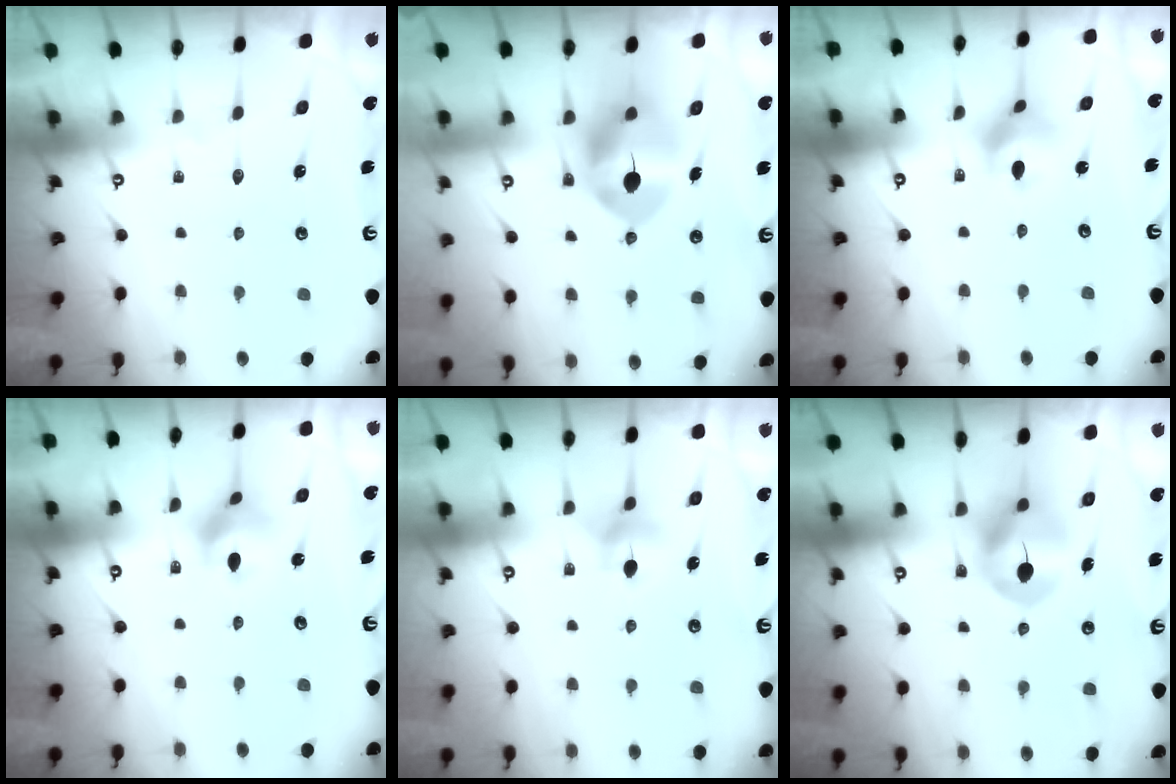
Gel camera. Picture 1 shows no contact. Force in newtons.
{"total": 10.4, "press": 10.3, "slide": 1.6}
{"total": 6.4, "press": 6.4, "slide": 0.2}
{"total": 6.4, "press": 6.4, "slide": 0.2}
{"total": 5.3, "press": 5.3, "slide": 0.7}
{"total": 7.2, "press": 7.2, "slide": 0.6}